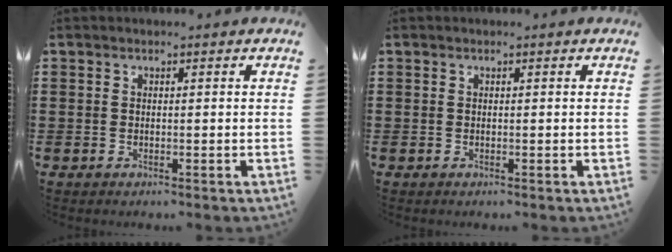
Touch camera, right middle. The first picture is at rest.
{"total": 0.0}